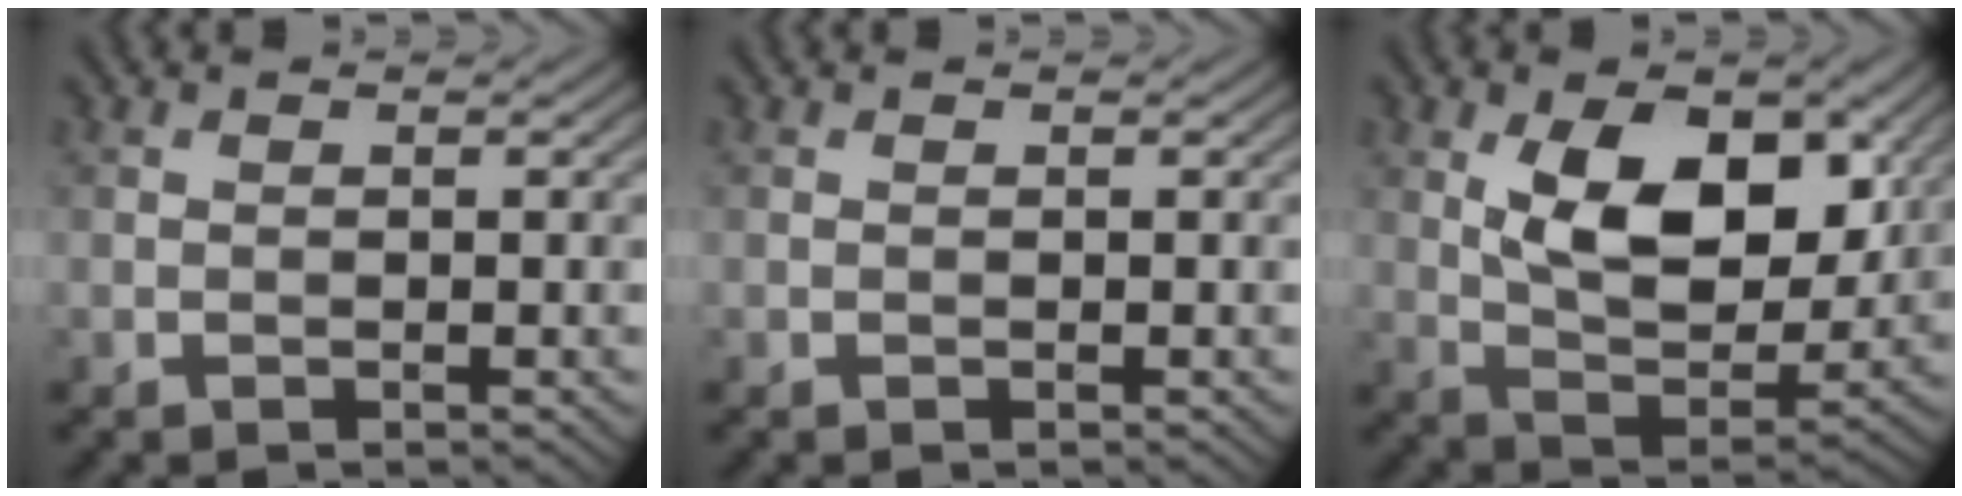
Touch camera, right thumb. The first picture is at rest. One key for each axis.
{"total": 0.0}
{"total": 11.7, "fx": 3.5, "fy": 6.5, "fz": 9.1, "tx": -0.154, "ty": -0.017, "tz": 0.063}